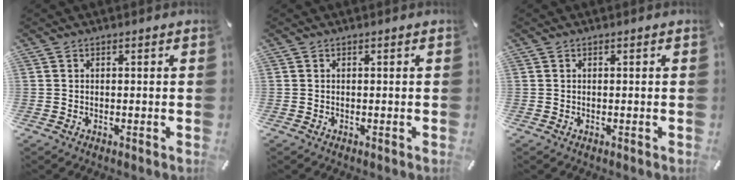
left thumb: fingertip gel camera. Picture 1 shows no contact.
{"total": 0.0}
{"total": 0.0}